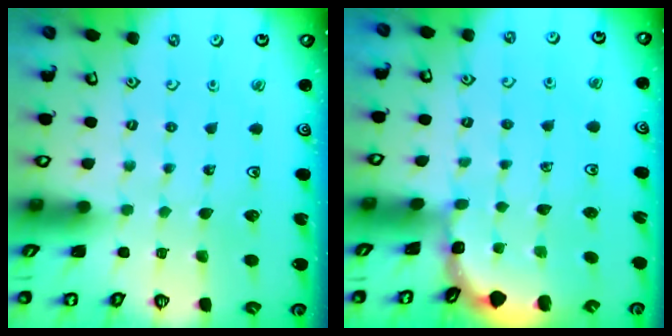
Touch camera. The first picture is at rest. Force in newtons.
{"total": 1.6, "press": 1.6, "slide": 0.2}